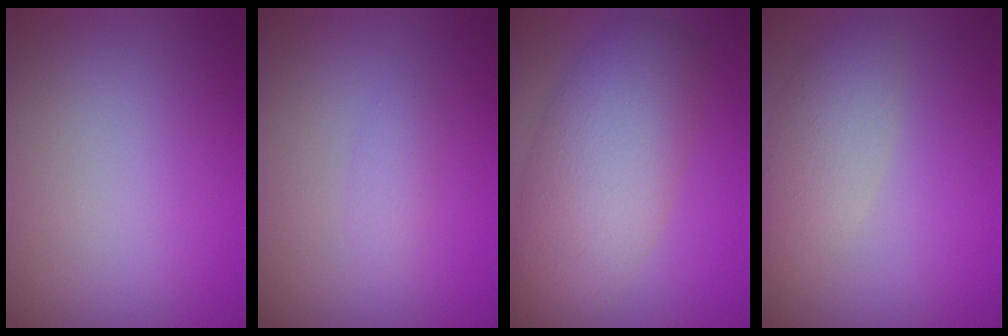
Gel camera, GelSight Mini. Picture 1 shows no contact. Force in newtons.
{"total": 1.0, "press": 1.0, "slide": 0.1}
{"total": 7.5, "press": 7.5, "slide": 0.2}
{"total": 3.2, "press": 3.1, "slide": 0.3}